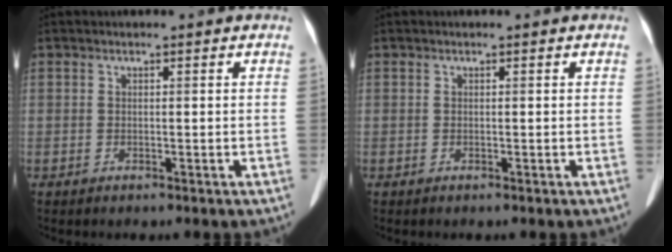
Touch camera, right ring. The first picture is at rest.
{"total": 0.0}